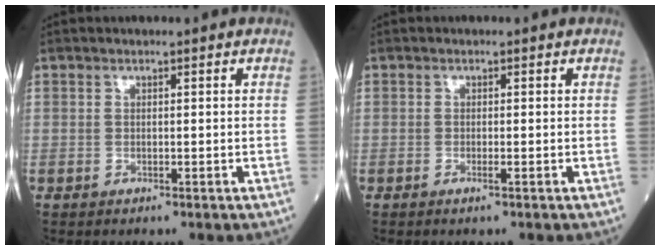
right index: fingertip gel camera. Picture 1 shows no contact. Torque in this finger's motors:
{"motor_torque": [-0.07, 0.07, -0.03, -0.01]}